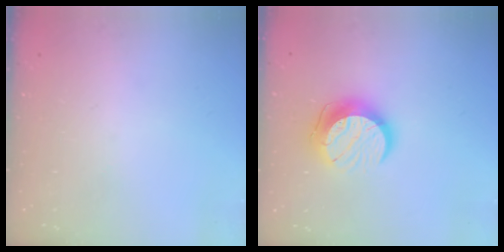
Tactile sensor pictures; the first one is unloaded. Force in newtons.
{"total": 12.5, "press": 12.5, "slide": 0.9}